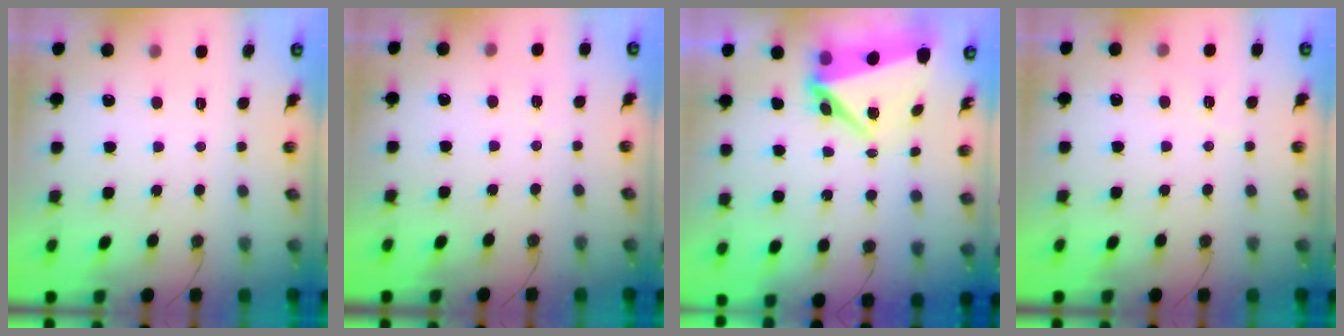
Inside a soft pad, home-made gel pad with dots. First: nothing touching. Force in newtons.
{"total": 4.8, "press": 1.3, "slide": 4.6}
{"total": 7.2, "press": 6.9, "slide": 2.3}
{"total": 5.0, "press": 4.3, "slide": 2.6}